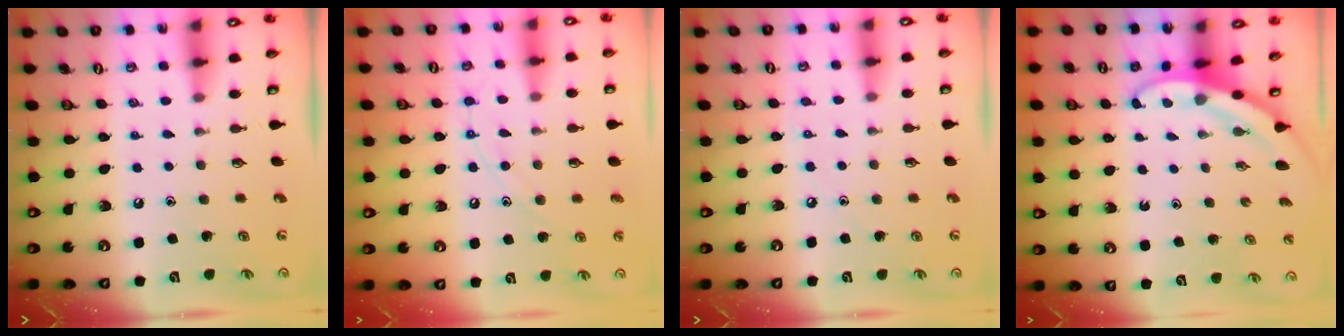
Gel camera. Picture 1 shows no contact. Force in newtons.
{"total": 8.2, "press": 8.2, "slide": 0.7}
{"total": 2.3, "press": 2.3, "slide": 0.3}
{"total": 3.5, "press": 3.5, "slide": 0.1}